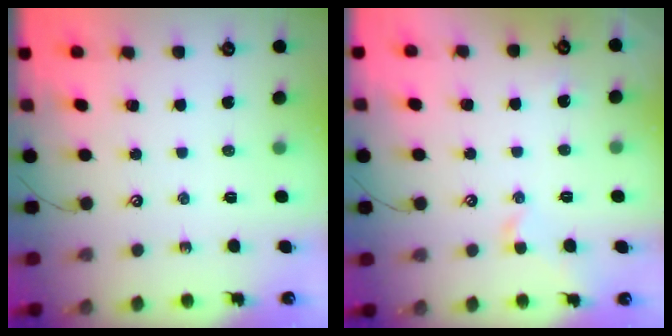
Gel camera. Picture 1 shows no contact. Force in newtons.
{"total": 0.9, "press": 0.8, "slide": 0.4}